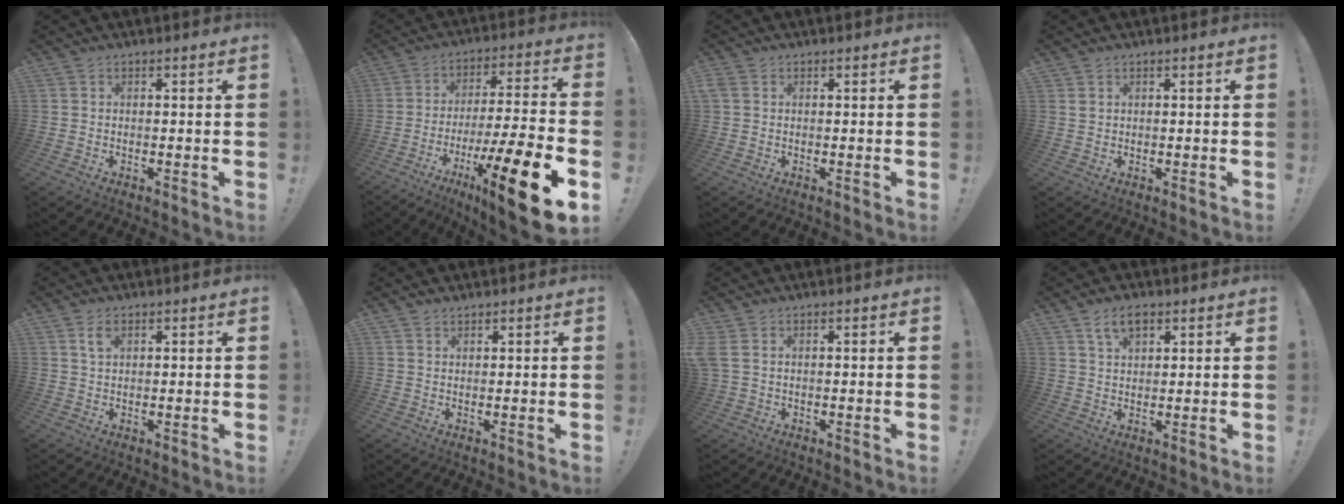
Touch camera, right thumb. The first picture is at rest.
{"total": 20.5, "force": [-10.5, 2.8, 17.5], "torque": [-0.280, 0.060, -0.165]}
{"total": 1.8, "force": [0.5, 1.3, 1.1], "torque": [-0.029, 0.009, 0.011]}
{"total": 1.3, "force": [0.7, 0.8, 0.8], "torque": [-0.012, -0.001, 0.013]}
{"total": 3.1, "force": [1.6, 1.5, 2.2], "torque": [-0.035, -0.003, 0.027]}
{"total": 1.3, "force": [1.2, 0.6, 0.2], "torque": [-0.002, -0.003, 0.023]}
{"total": 3.1, "force": [1.1, 1.7, 2.3], "torque": [-0.058, 0.003, 0.021]}
{"total": 5.7, "force": [3.2, 3.2, 3.5], "torque": [-0.061, -0.004, 0.058]}